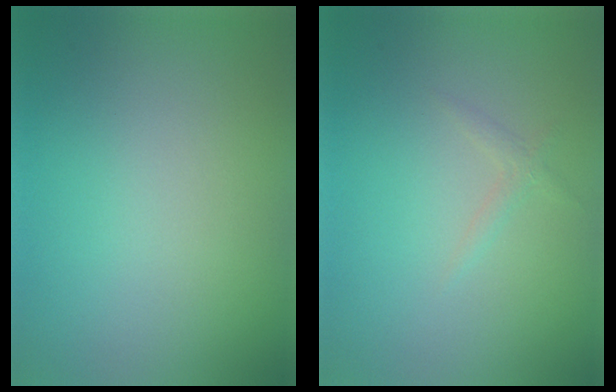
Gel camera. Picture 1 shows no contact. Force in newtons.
{"total": 0.8, "press": 0.8, "slide": 0.0}